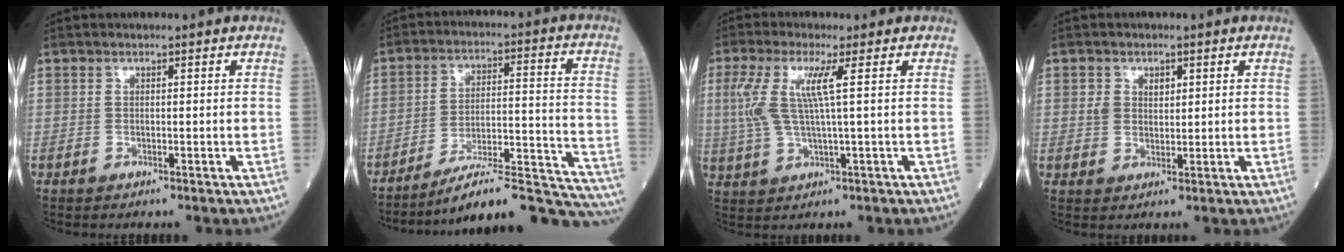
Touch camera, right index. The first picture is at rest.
{"total": 21.9, "force": [-20.6, 1.0, 7.5], "torque": [-0.044, 0.029, -0.290]}
{"total": 7.1, "force": [1.7, 0.6, 6.8], "torque": [-0.168, 0.010, 0.037]}
{"total": 3.0, "force": [1.0, 2.3, 1.6], "torque": [-0.027, 0.009, 0.018]}